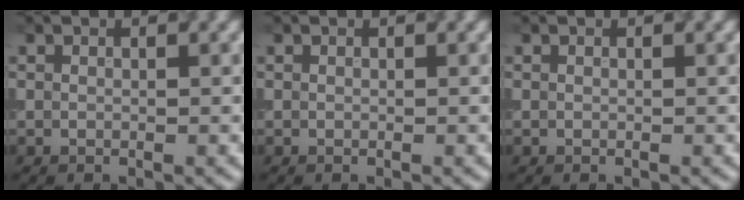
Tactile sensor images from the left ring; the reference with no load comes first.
{"total": 0.0}
{"total": 0.0}